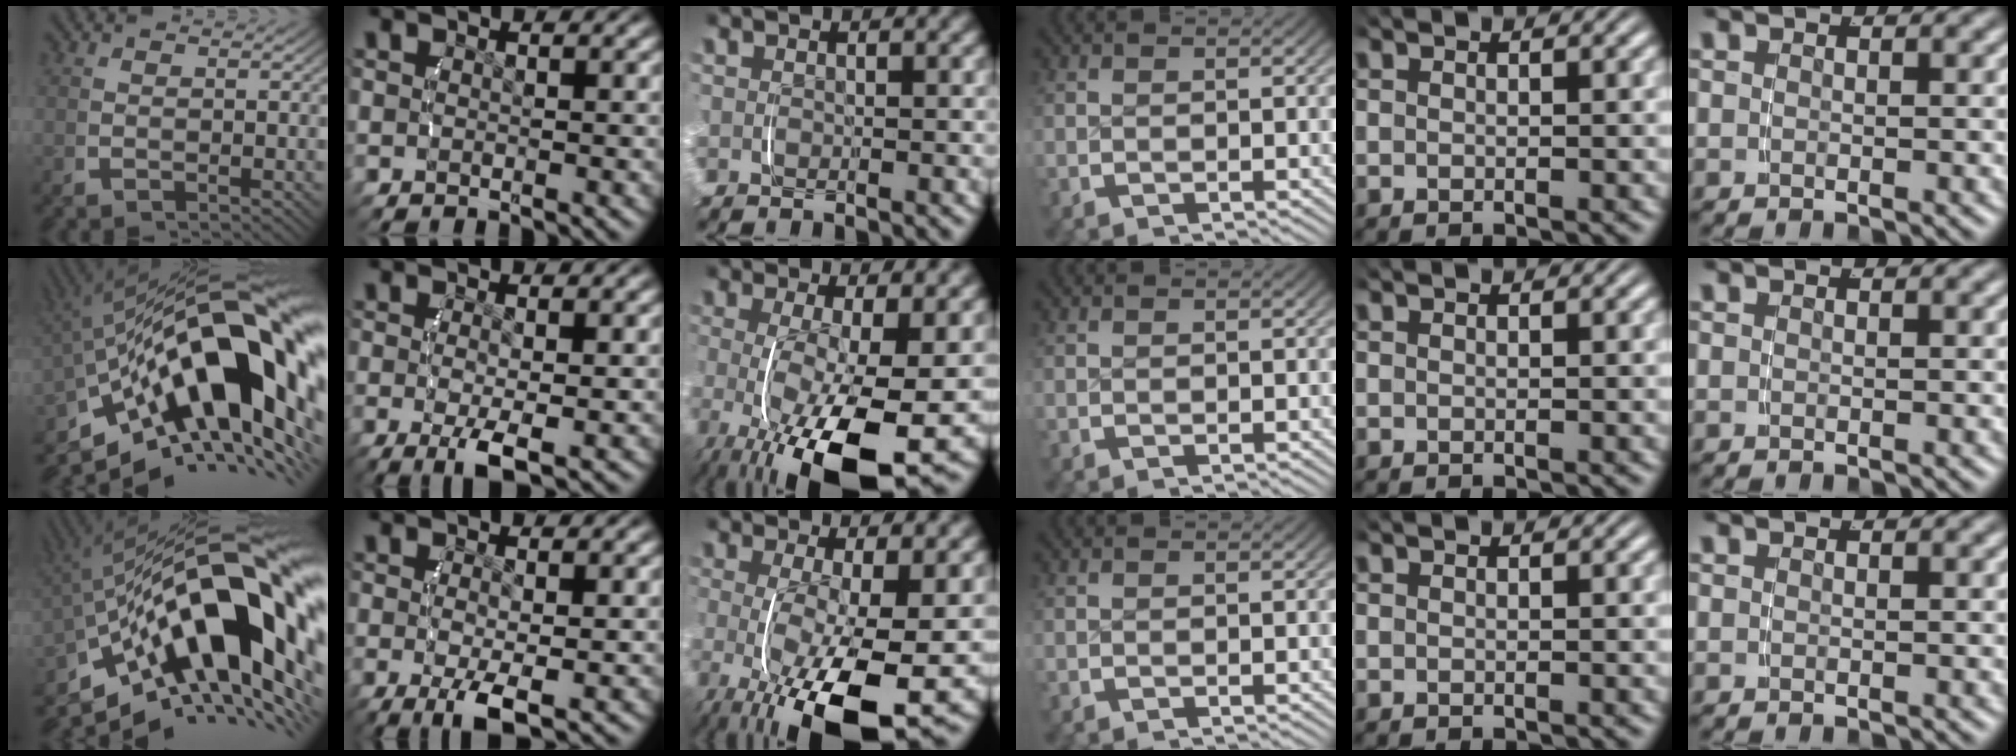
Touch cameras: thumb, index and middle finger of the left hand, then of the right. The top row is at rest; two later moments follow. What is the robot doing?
{"motion": "lift_and_place", "object": "camera"}